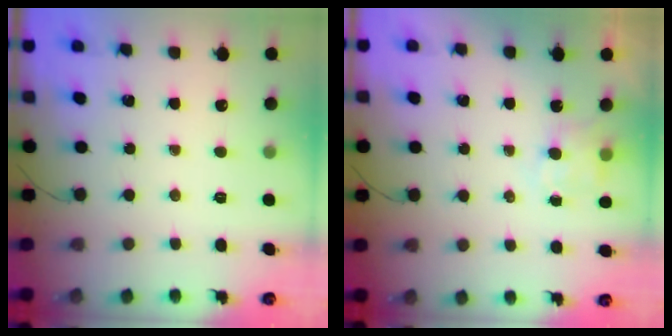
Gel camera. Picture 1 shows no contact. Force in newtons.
{"total": 5.4, "press": 5.3, "slide": 0.8}